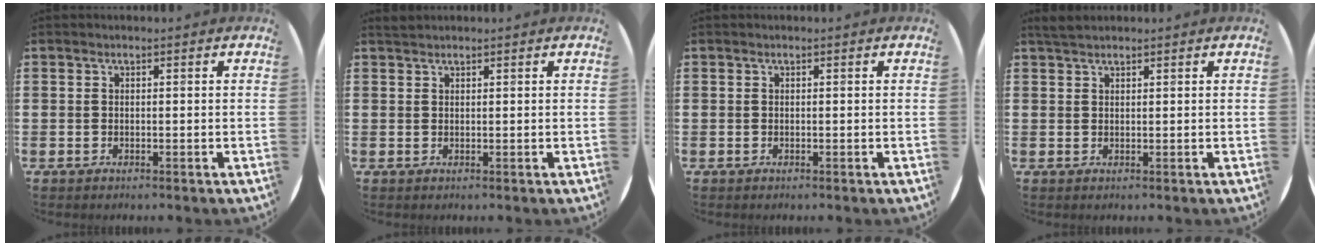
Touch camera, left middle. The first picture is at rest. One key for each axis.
{"total": 0.7, "fx": 0.7, "fy": 0.0, "fz": 0.0, "tx": -0.001, "ty": 0.001, "tz": 0.015}
{"total": 0.0}
{"total": 1.6, "fx": 1.4, "fy": 0.3, "fz": 0.5, "tx": -0.013, "ty": 0.004, "tz": 0.027}